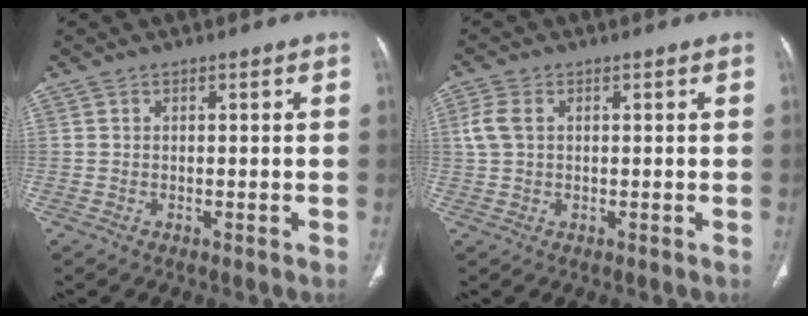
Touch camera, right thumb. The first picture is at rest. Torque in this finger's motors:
{"motor_torque": [-0.37, 0.41, 0.13, -0.14, 0.02]}